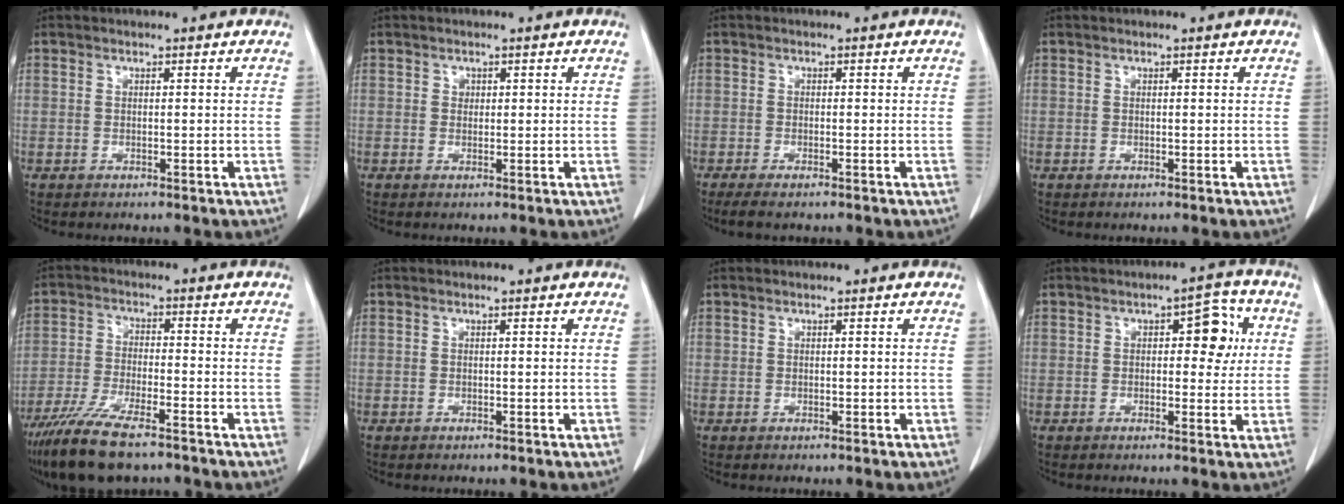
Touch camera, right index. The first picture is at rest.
{"total": 0.7, "force": [0.2, 0.6, 0.3], "torque": [0.001, 0.001, 0.003]}
{"total": 3.6, "force": [-2.9, 0.7, 2.1], "torque": [-0.034, -0.010, -0.040]}
{"total": 0.0}
{"total": 12.2, "force": [-9.4, 2.5, 7.5], "torque": [-0.139, -0.031, -0.161]}
{"total": 0.0}
{"total": 0.0}
{"total": 6.0, "force": [1.3, 2.8, 5.1], "torque": [-0.058, 0.020, 0.016]}